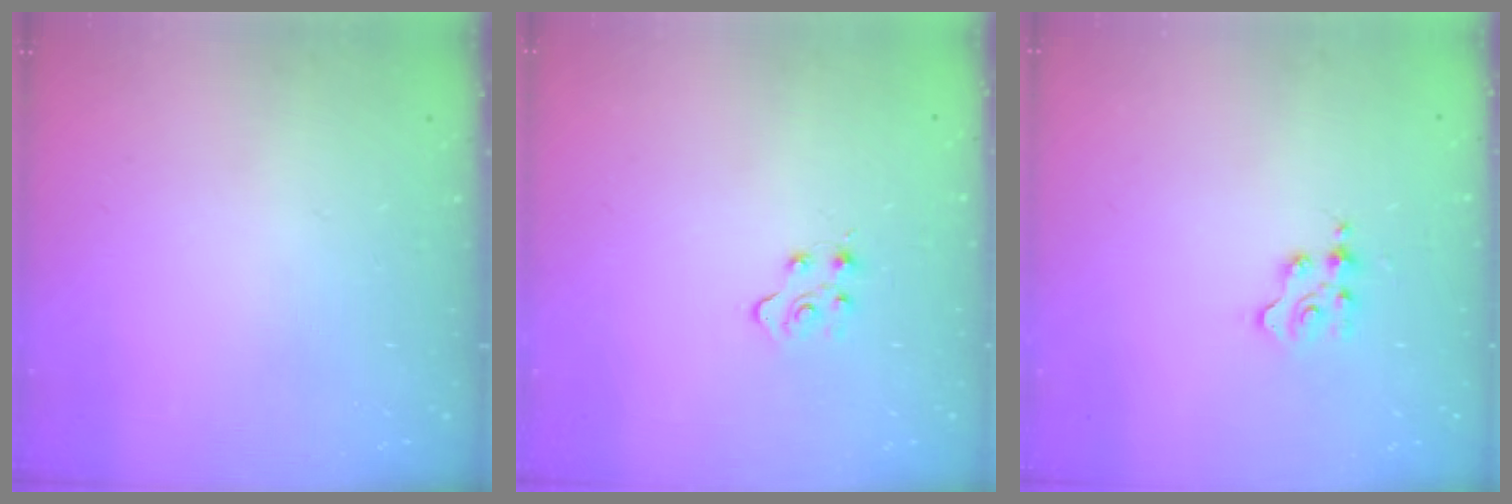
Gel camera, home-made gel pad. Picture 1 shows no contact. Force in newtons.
{"total": 4.6, "press": 4.6, "slide": 0.4}
{"total": 2.3, "press": 2.3, "slide": 0.3}